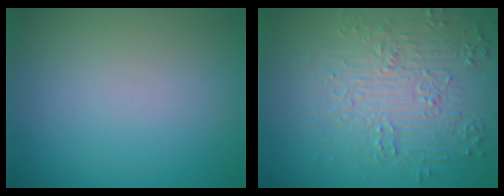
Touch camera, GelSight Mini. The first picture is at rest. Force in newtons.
{"total": 6.2, "press": 5.5, "slide": 2.8}